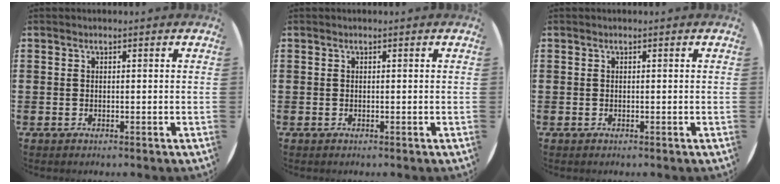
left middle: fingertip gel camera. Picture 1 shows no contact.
{"total": 0.0}
{"total": 0.0}